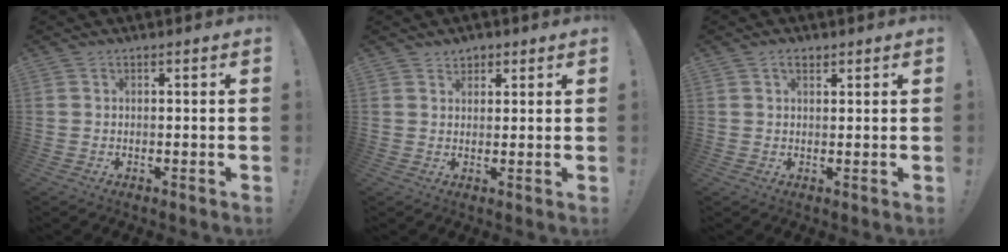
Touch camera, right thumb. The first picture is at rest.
{"total": 2.6, "force": [1.8, 1.9, 0.4], "torque": [0.004, -0.009, 0.030]}
{"total": 2.2, "force": [1.3, 1.3, 1.3], "torque": [-0.019, -0.001, 0.021]}